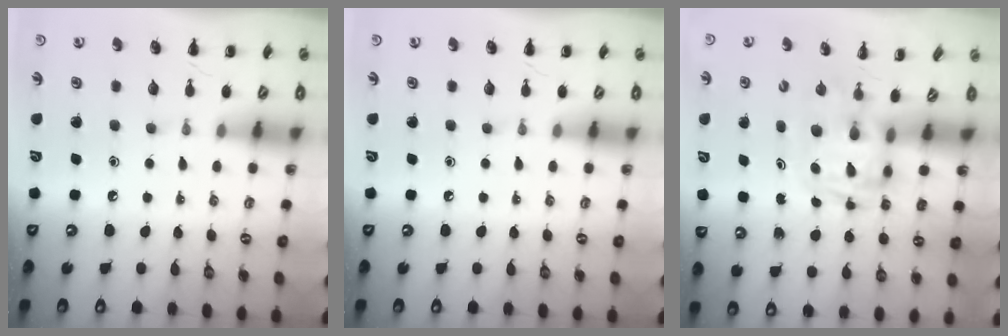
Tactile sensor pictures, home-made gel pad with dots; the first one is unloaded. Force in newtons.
{"total": 0.0}
{"total": 2.7, "press": 2.6, "slide": 0.5}